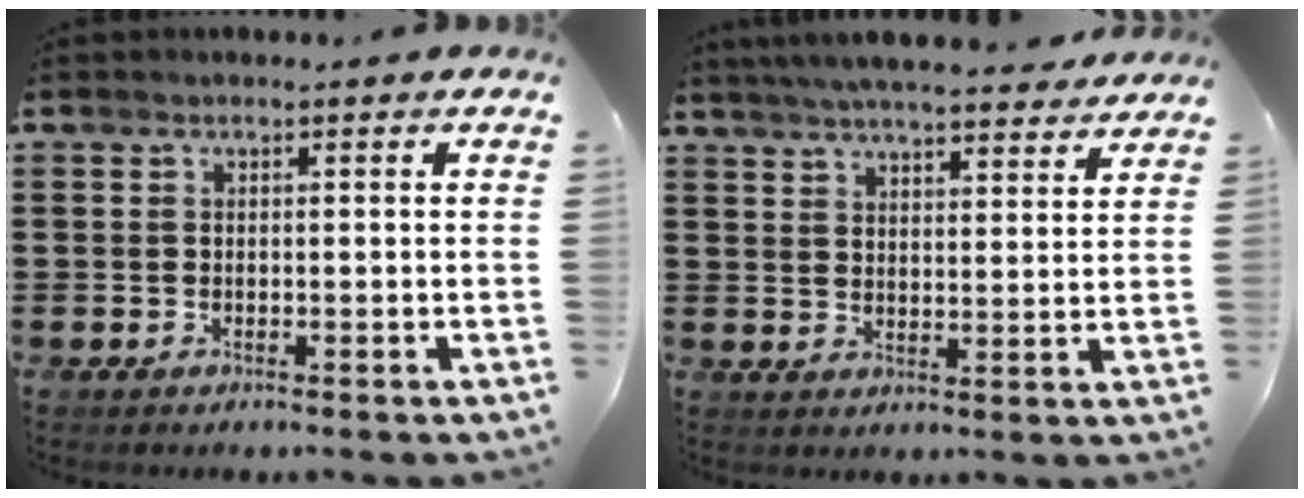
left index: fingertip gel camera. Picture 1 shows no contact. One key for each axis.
{"total": 5.8, "fx": 5.6, "fy": 0.0, "fz": 1.6, "tx": -0.050, "ty": -0.024, "tz": 0.101}